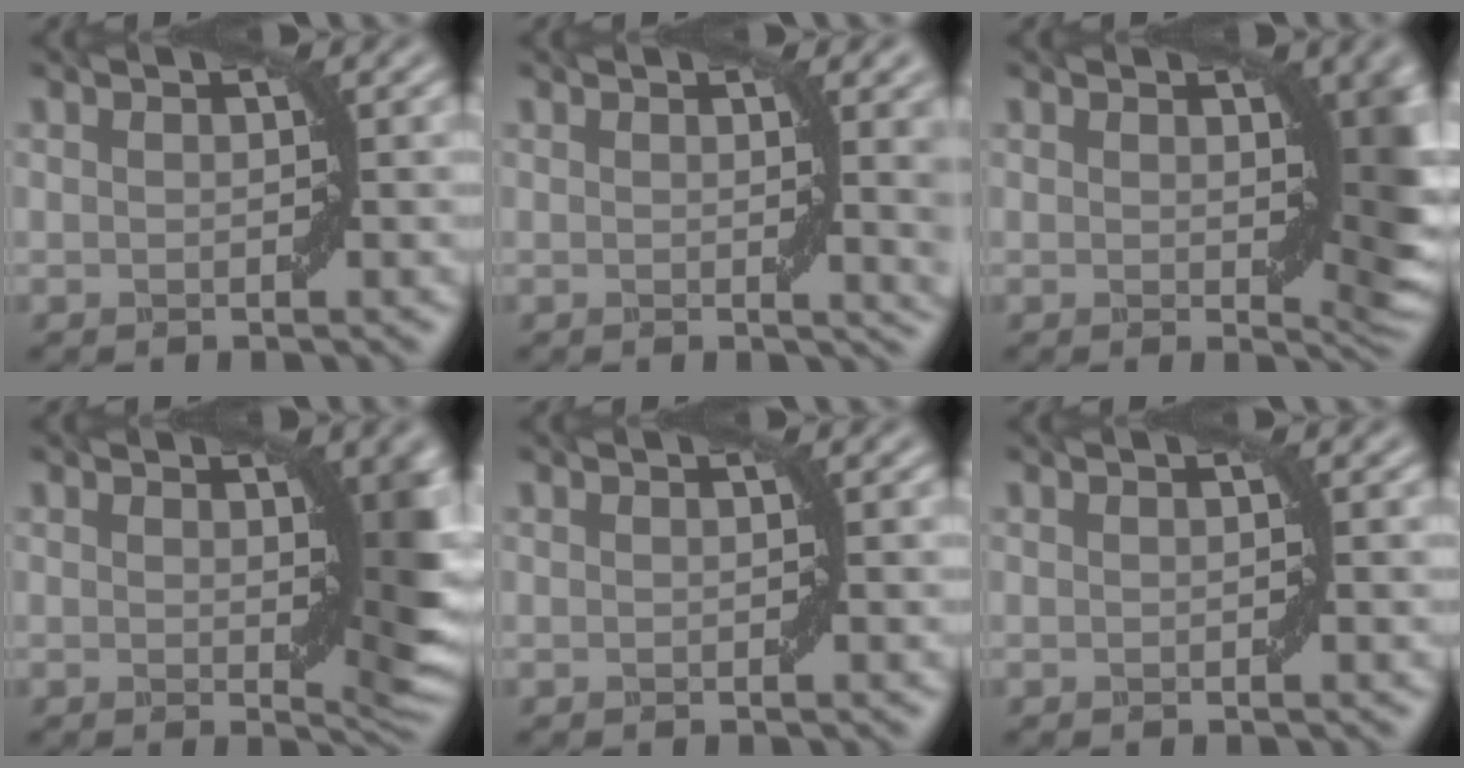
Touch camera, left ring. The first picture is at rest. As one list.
[{"total": 5.8, "force": [0.8, 1.7, 5.4], "torque": [-0.048, -0.003, 0.017]}, {"total": 6.3, "force": [1.2, 2.7, 5.6], "torque": [-0.061, -0.009, 0.026]}, {"total": 5.7, "force": [1.1, 1.6, 5.3], "torque": [-0.059, -0.008, 0.020]}, {"total": 0.0}, {"total": 0.5, "force": [0.0, -0.1, 0.5], "torque": [-0.008, 0.001, 0.000]}]